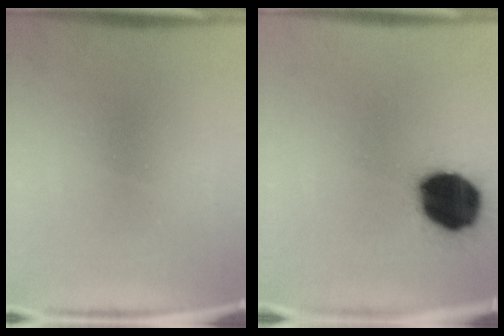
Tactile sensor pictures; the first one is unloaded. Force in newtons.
{"total": 19.8}